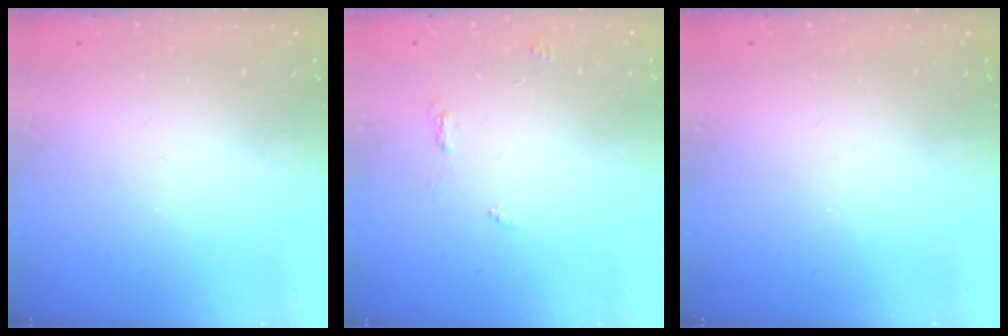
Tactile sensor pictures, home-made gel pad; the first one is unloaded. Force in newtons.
{"total": 5.6, "press": 5.6, "slide": 0.4}
{"total": 0.0}